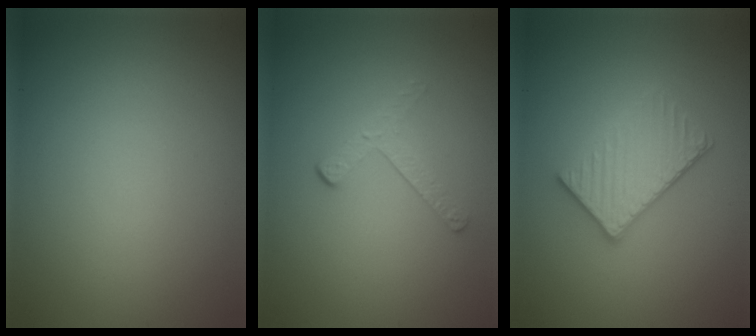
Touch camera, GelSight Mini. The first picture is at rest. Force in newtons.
{"total": 1.8, "press": 1.1, "slide": 1.4}
{"total": 3.8, "press": 3.2, "slide": 2.0}